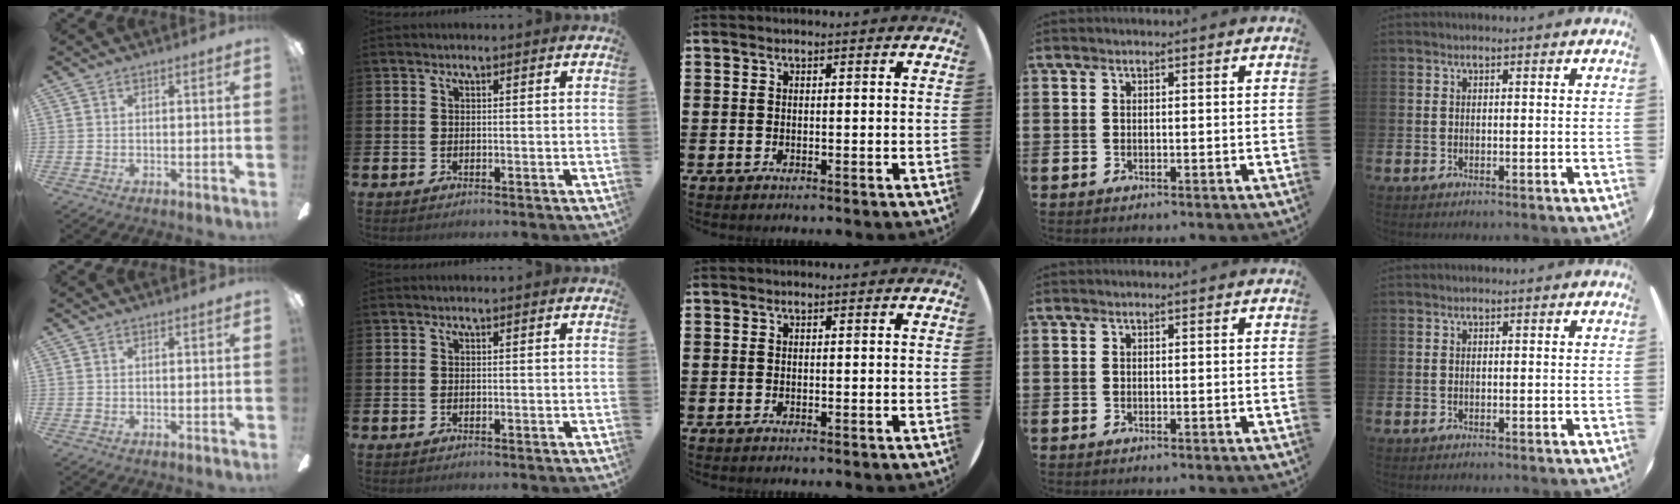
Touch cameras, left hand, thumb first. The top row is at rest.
{}